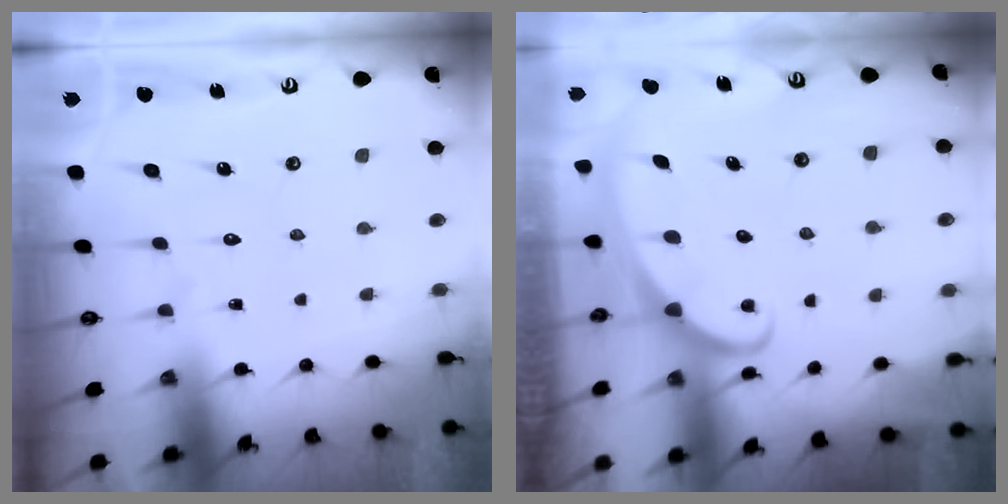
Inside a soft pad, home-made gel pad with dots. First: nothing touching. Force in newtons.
{"total": 2.5, "press": 2.5, "slide": 0.3}